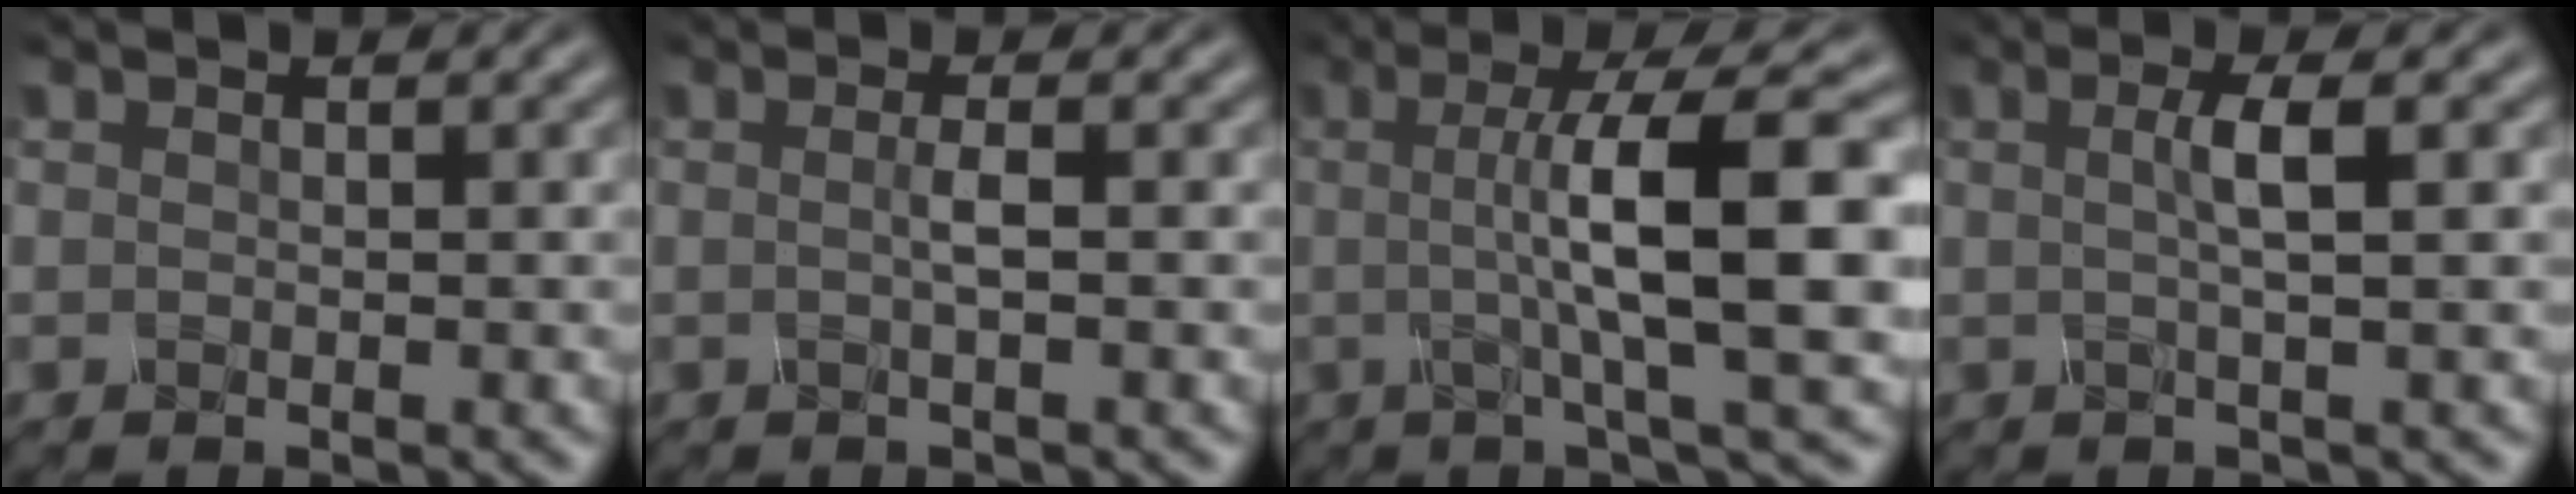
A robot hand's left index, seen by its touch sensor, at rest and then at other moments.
{"total": 1.3, "force": [-0.1, 0.2, 1.3], "torque": [-0.023, -0.001, -0.005]}
{"total": 10.9, "force": [0.6, 2.2, 10.7], "torque": [-0.133, 0.009, 0.008]}
{"total": 2.7, "force": [0.2, 0.5, 2.6], "torque": [-0.042, 0.004, -0.002]}